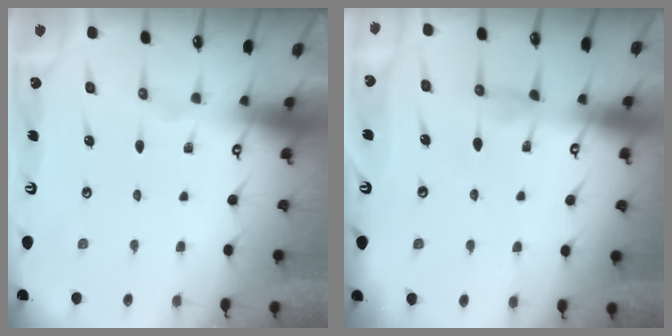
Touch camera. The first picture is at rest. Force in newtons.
{"total": 0.6, "press": 0.4, "slide": 0.5}